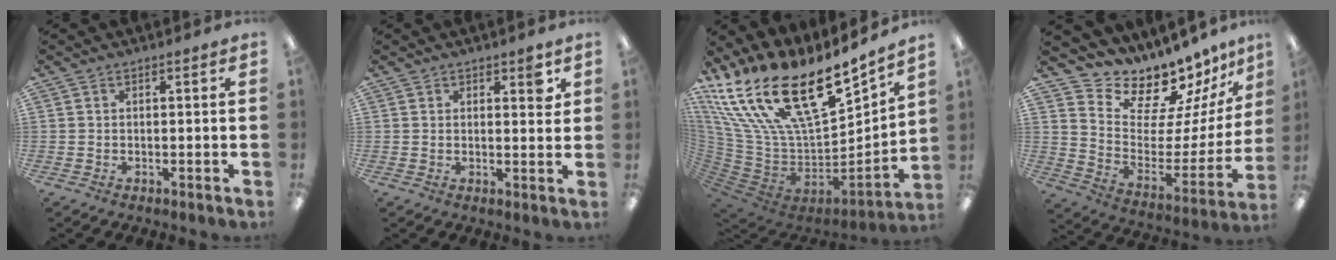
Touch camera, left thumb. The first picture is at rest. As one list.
[{"total": 3.7, "force": [2.2, 1.7, 2.6], "torque": [-0.023, -0.007, 0.030]}, {"total": 27.9, "force": [15.4, 12.4, 19.6], "torque": [-0.368, -0.115, 0.294]}, {"total": 13.1, "force": [11.7, 5.3, 2.3], "torque": [-0.047, -0.123, 0.205]}]